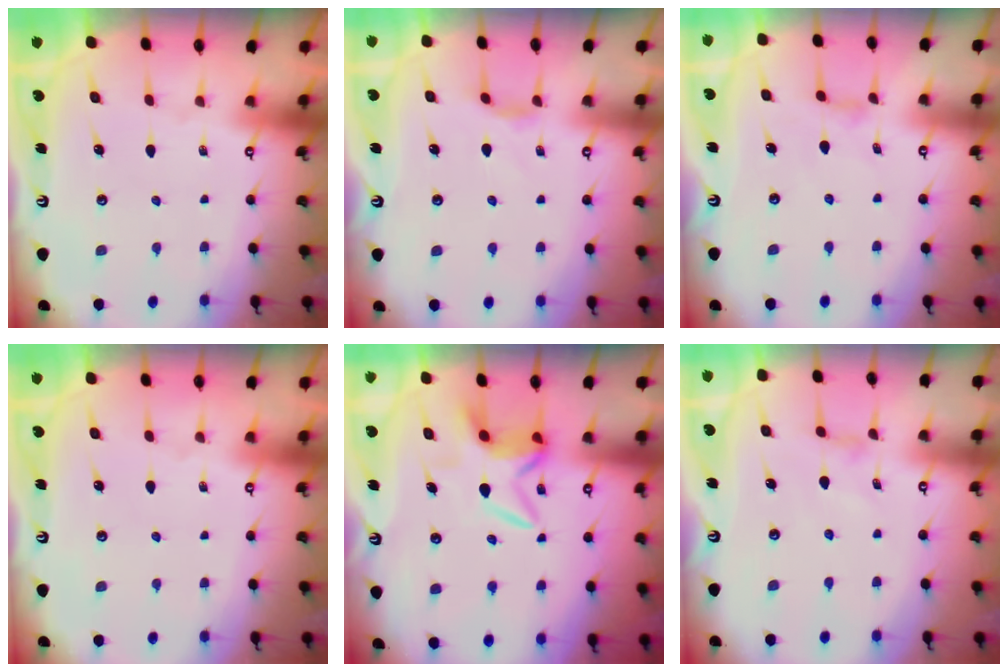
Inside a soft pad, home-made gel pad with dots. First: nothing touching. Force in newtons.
{"total": 2.6, "press": 2.6, "slide": 0.4}
{"total": 2.3, "press": 2.2, "slide": 0.4}
{"total": 0.0}
{"total": 5.6, "press": 5.6, "slide": 0.4}
{"total": 0.9, "press": 0.8, "slide": 0.4}